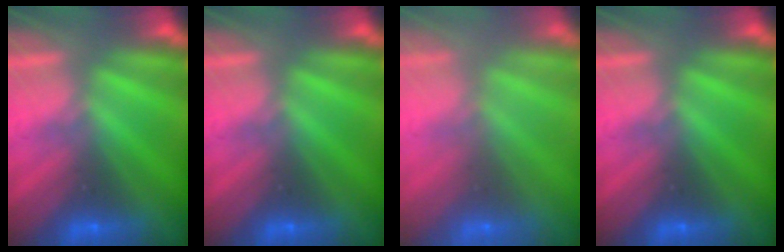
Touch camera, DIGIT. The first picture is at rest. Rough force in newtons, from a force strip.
{"total": 0.0}
{"total": 9.0}
{"total": 0.0}